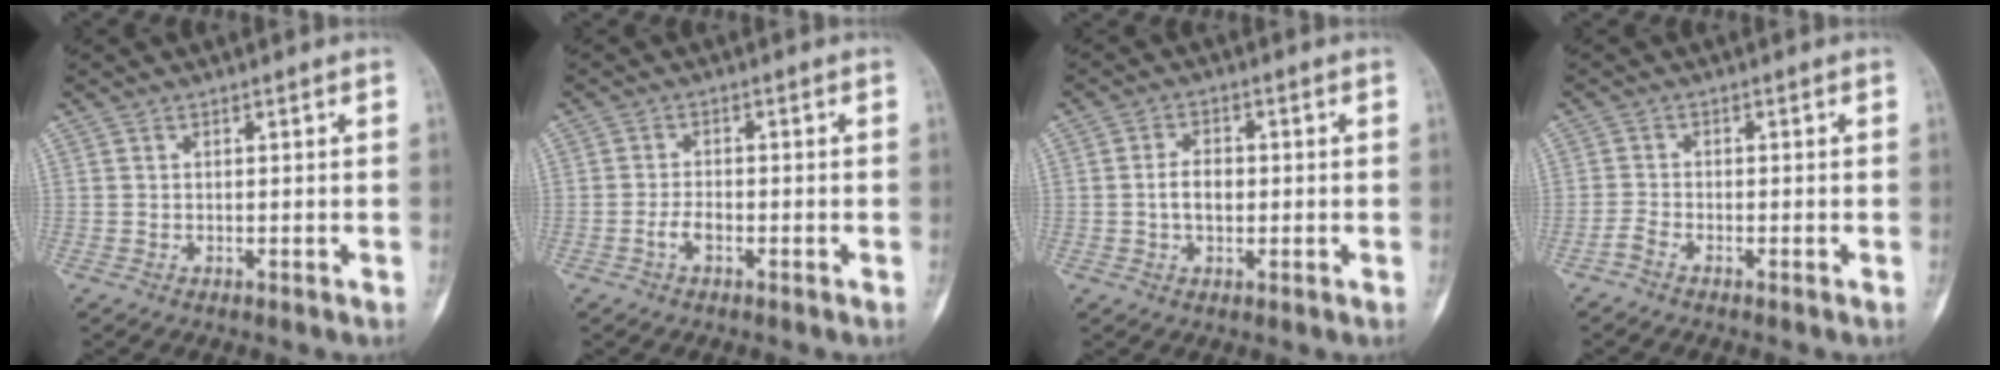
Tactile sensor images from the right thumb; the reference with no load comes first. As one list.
[{"total": 2.4, "force": [-1.1, 1.2, 1.7], "torque": [-0.032, 0.011, -0.024]}, {"total": 4.3, "force": [-0.3, 2.8, 3.3], "torque": [-0.050, 0.010, -0.009]}, {"total": 1.7, "force": [-1.4, 0.4, 0.9], "torque": [-0.026, 0.004, -0.032]}]